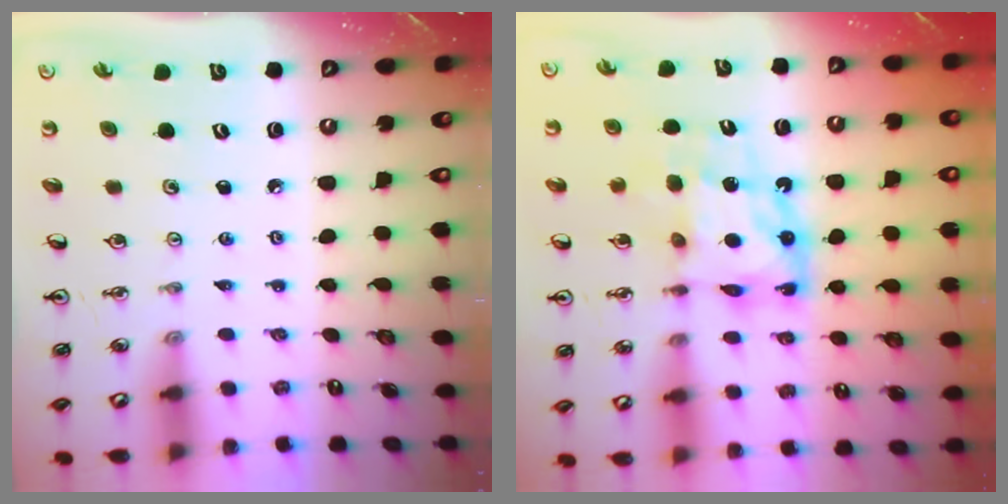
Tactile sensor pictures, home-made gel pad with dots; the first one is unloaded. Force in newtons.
{"total": 10.8, "press": 10.7, "slide": 0.9}